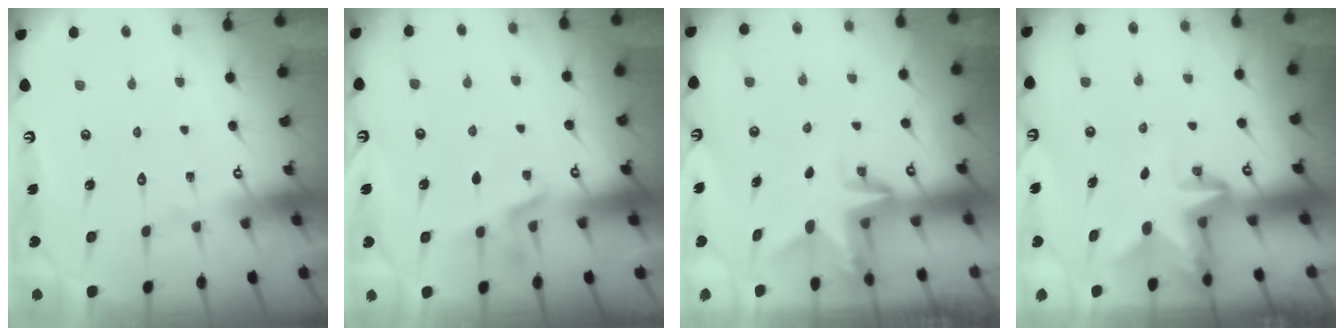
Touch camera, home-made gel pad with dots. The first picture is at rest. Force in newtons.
{"total": 6.5, "press": 6.2, "slide": 1.8}
{"total": 3.1, "press": 3.1, "slide": 0.2}
{"total": 2.8, "press": 2.7, "slide": 0.5}